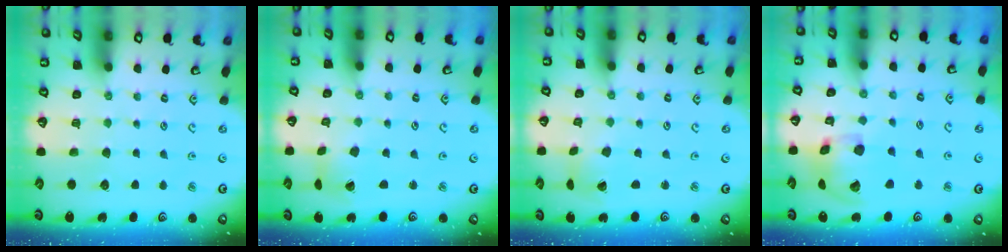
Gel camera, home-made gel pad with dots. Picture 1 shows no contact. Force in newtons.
{"total": 2.0, "press": 2.0, "slide": 0.3}
{"total": 1.4, "press": 1.4, "slide": 0.2}
{"total": 14.7, "press": 14.5, "slide": 2.3}